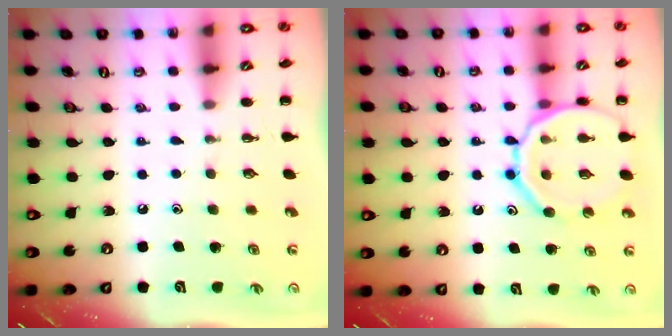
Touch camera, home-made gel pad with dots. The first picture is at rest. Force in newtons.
{"total": 16.1, "press": 16.0, "slide": 1.4}